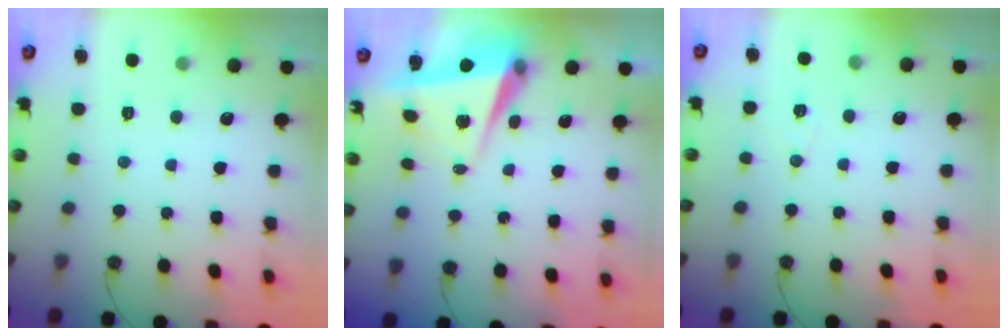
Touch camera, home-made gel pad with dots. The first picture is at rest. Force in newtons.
{"total": 6.2, "press": 5.9, "slide": 1.8}
{"total": 5.2, "press": 4.7, "slide": 2.3}